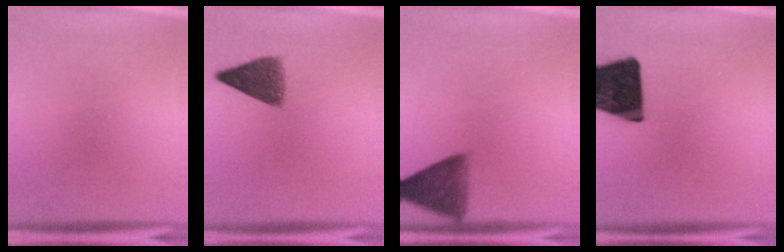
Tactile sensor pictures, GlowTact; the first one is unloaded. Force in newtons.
{"total": 6.3}
{"total": 8.0}
{"total": 19.8}